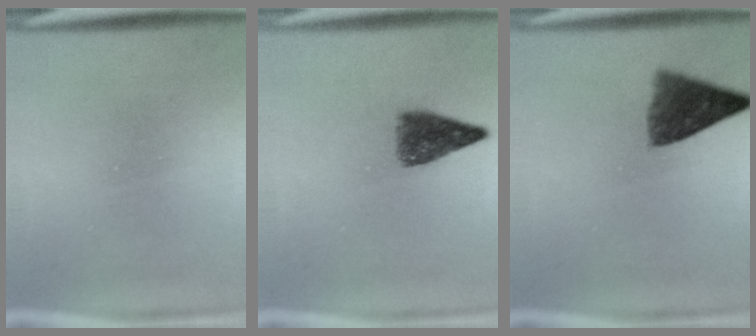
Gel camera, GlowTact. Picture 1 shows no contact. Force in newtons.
{"total": 4.5}
{"total": 7.2}